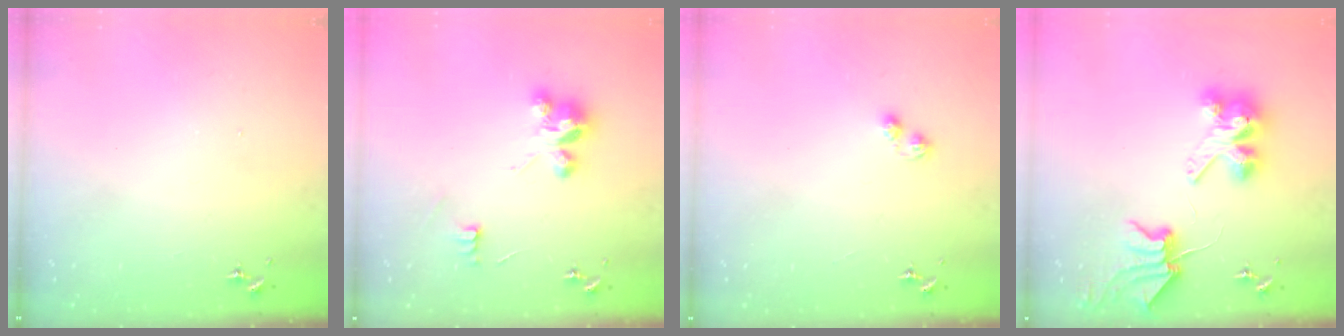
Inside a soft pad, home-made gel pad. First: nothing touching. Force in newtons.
{"total": 8.9, "press": 8.9, "slide": 0.3}
{"total": 3.2, "press": 3.2, "slide": 0.4}
{"total": 9.2, "press": 9.1, "slide": 1.1}